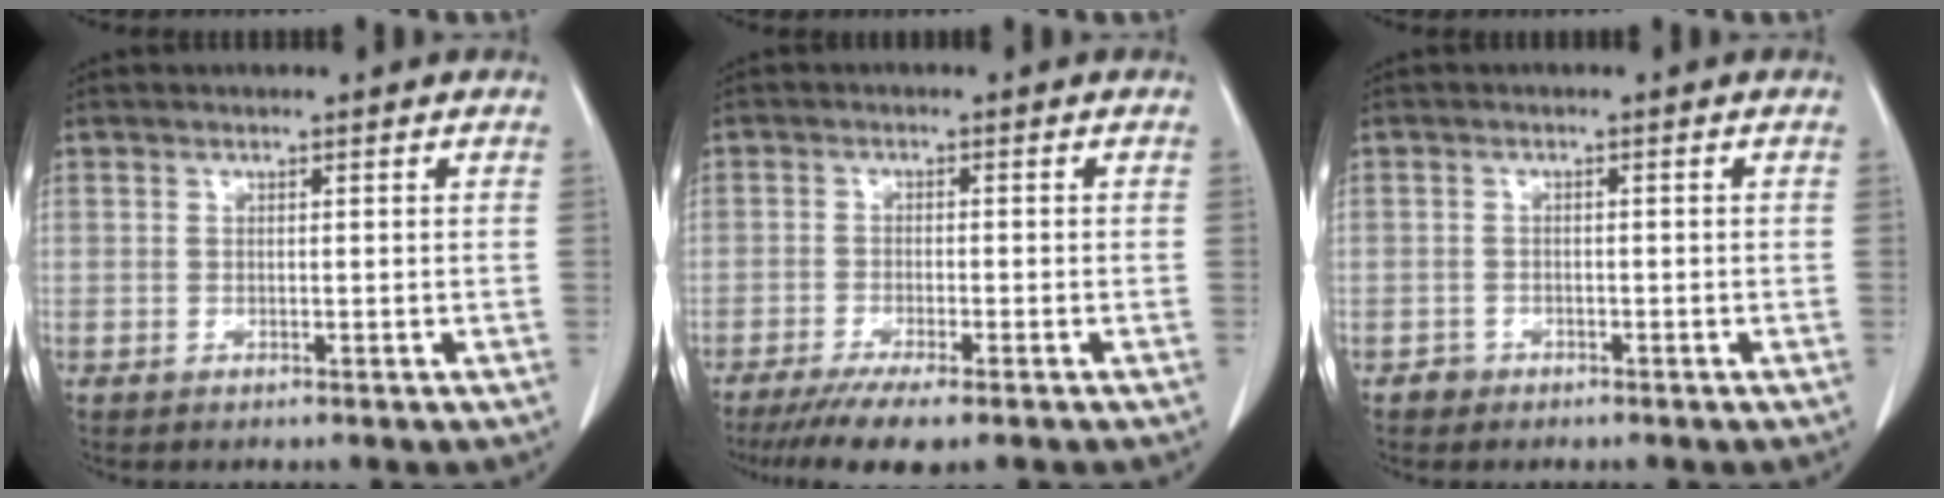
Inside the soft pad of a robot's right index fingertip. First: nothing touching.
{"total": 7.6, "force": [-5.6, 0.4, 5.1], "torque": [-0.080, -0.018, -0.088]}
{"total": 1.4, "force": [-1.0, 1.1, -0.2], "torque": [-0.001, 0.005, -0.020]}